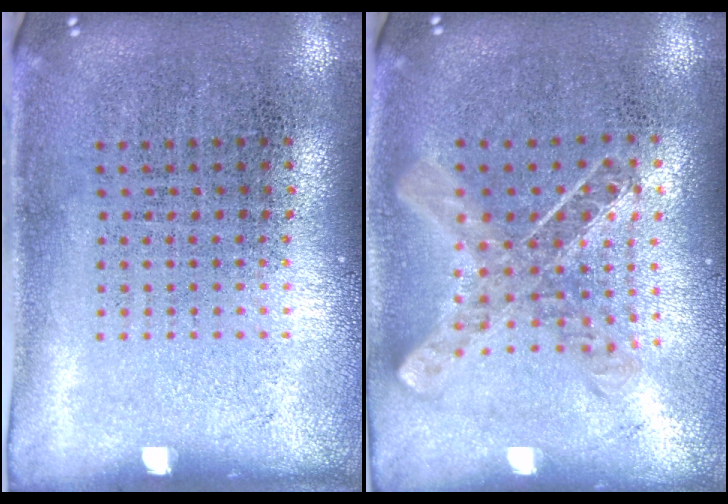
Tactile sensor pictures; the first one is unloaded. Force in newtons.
{"total": 0.9, "press": 0.9, "slide": 0.0}